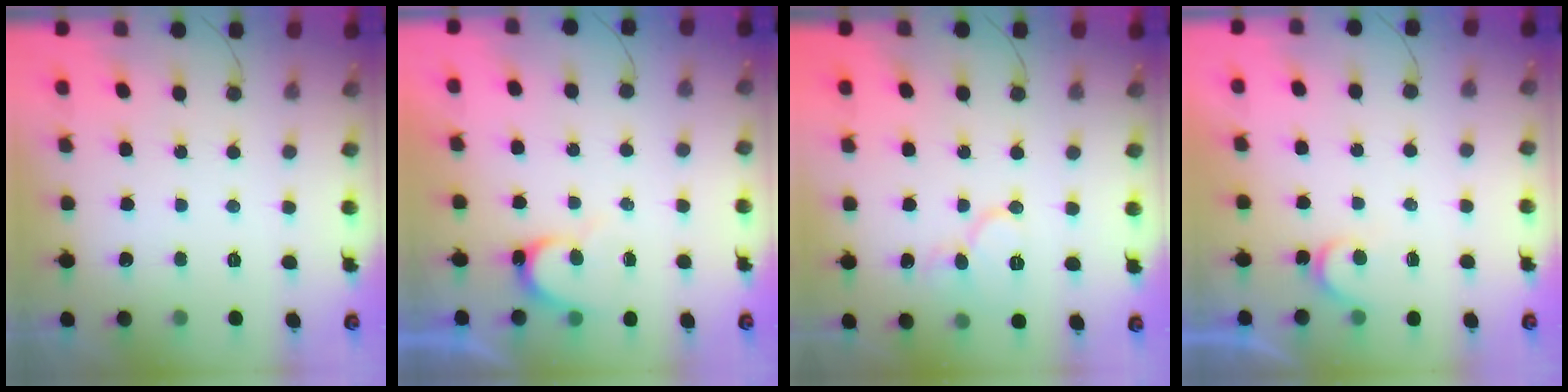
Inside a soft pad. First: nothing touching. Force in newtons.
{"total": 7.6, "press": 7.6, "slide": 0.4}
{"total": 9.3, "press": 9.3, "slide": 1.0}
{"total": 3.5, "press": 3.5, "slide": 0.2}